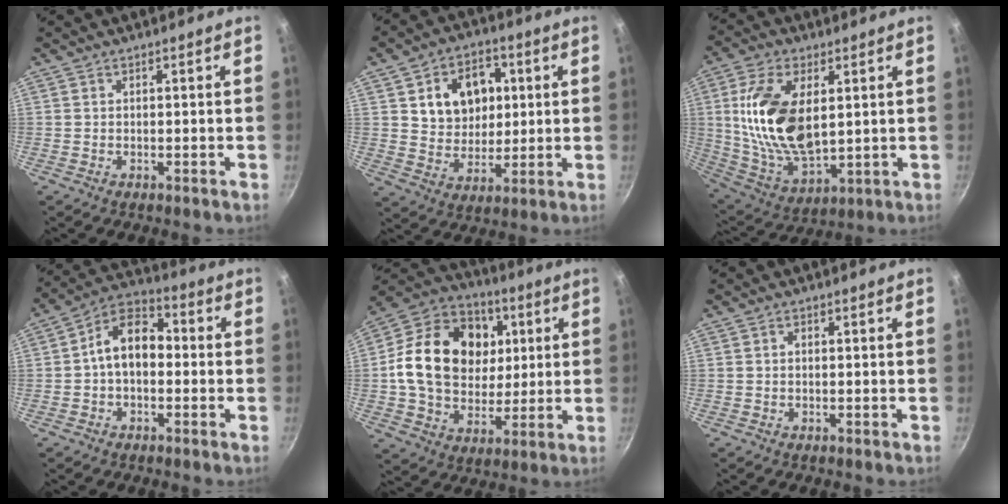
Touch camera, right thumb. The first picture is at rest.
{"total": 13.0, "force": [3.2, 10.2, 7.5], "torque": [-0.082, -0.005, 0.053]}
{"total": 18.5, "force": [3.4, 10.0, 15.2], "torque": [-0.283, -0.018, 0.076]}
{"total": 10.3, "force": [-0.3, 6.9, 7.6], "torque": [-0.095, 0.039, -0.025]}
{"total": 22.6, "force": [3.7, 17.4, 14.0], "torque": [-0.220, 0.012, 0.060]}
{"total": 0.6, "force": [0.0, 0.4, 0.5], "torque": [-0.009, 0.003, 0.000]}